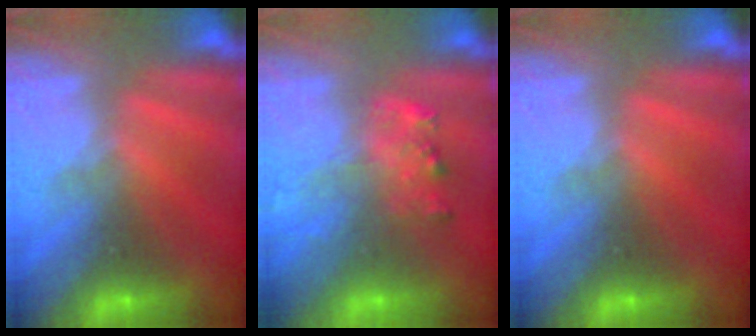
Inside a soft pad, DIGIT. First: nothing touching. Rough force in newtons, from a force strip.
{"total": 2.1}
{"total": 0.0}